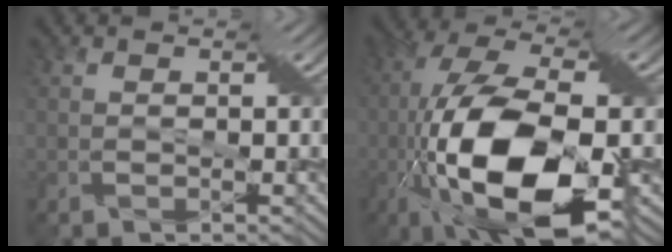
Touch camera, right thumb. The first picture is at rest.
{"total": 16.8, "force": [-5.1, 6.4, 14.7], "torque": [-0.310, -0.001, -0.091]}